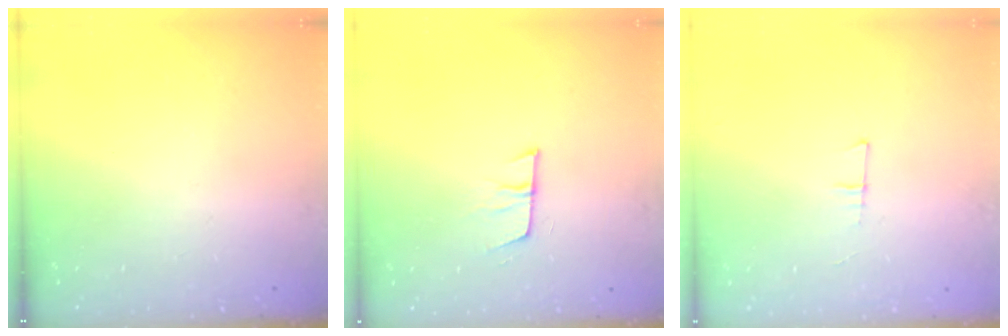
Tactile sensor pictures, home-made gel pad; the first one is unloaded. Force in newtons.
{"total": 7.9, "press": 7.3, "slide": 3.0}
{"total": 5.6, "press": 4.7, "slide": 2.9}